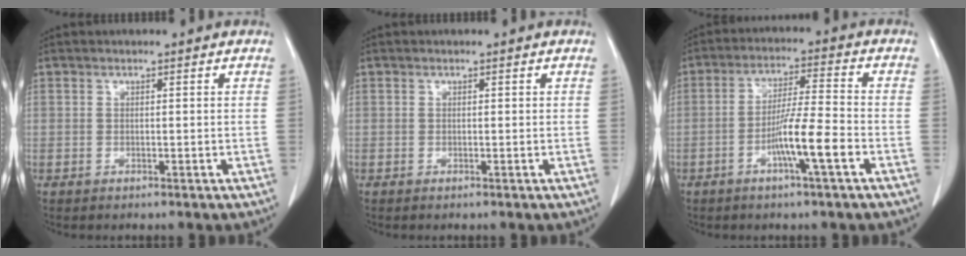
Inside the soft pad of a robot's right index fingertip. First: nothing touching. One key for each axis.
{"total": 0.0}
{"total": 8.1, "fx": -3.3, "fy": -0.3, "fz": 7.4, "tx": -0.135, "ty": -0.001, "tz": -0.061}